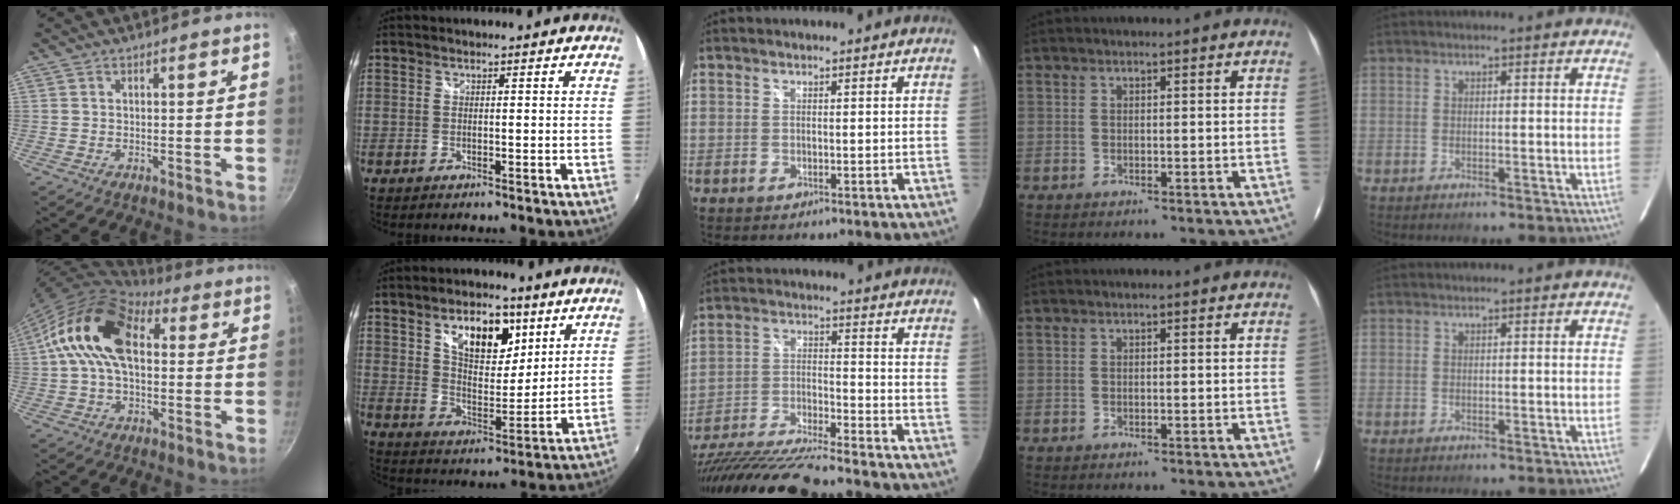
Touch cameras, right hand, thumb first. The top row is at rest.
{"thumb": {"total": 16.1, "force": [2.5, 10.1, 12.3], "torque": [-0.205, 0.026, 0.025]}, "index": {"total": 12.4, "force": [6.2, 6.4, 8.6], "torque": [-0.135, 0.008, 0.107]}, "middle": {"total": 21.0, "force": [-18.0, 1.9, 10.7], "torque": [-0.214, -0.058, -0.311]}}